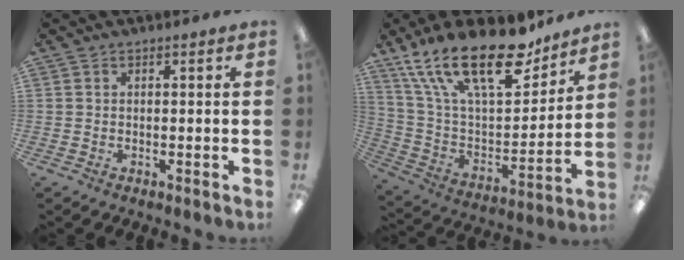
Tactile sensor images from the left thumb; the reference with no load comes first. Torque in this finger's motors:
{"motor_torque": [0.66, 0.18, 1.46, -1.32, 0.53]}